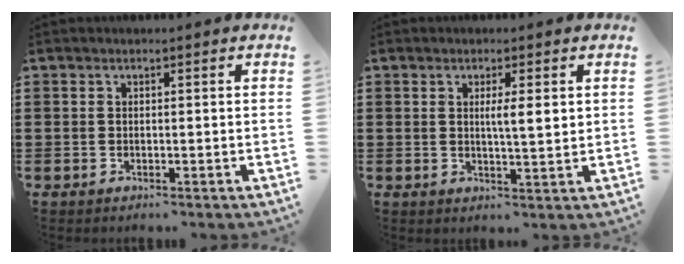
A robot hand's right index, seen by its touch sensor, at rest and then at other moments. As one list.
[{"total": 3.5, "force": [0.8, 0.6, 3.4], "torque": [-0.059, 0.002, 0.008]}]